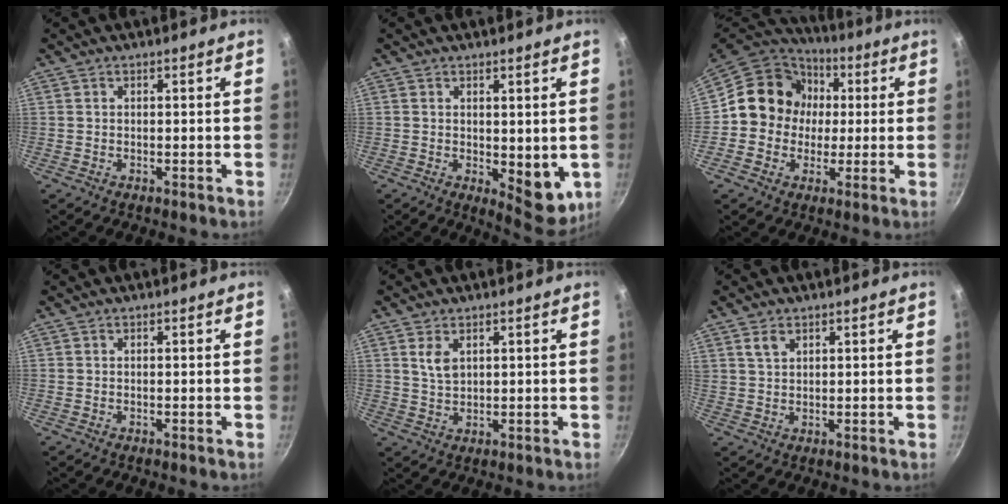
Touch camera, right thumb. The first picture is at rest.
{"total": 7.4, "force": [-0.1, 3.7, 6.4], "torque": [-0.061, -0.015, 0.009]}
{"total": 14.0, "force": [1.1, 12.8, 5.5], "torque": [-0.051, 0.026, -0.001]}
{"total": 0.0}
{"total": 3.8, "force": [1.7, 2.2, 2.6], "torque": [-0.047, -0.010, 0.036]}
{"total": 2.9, "force": [1.7, 1.7, 1.8], "torque": [-0.029, -0.002, 0.035]}